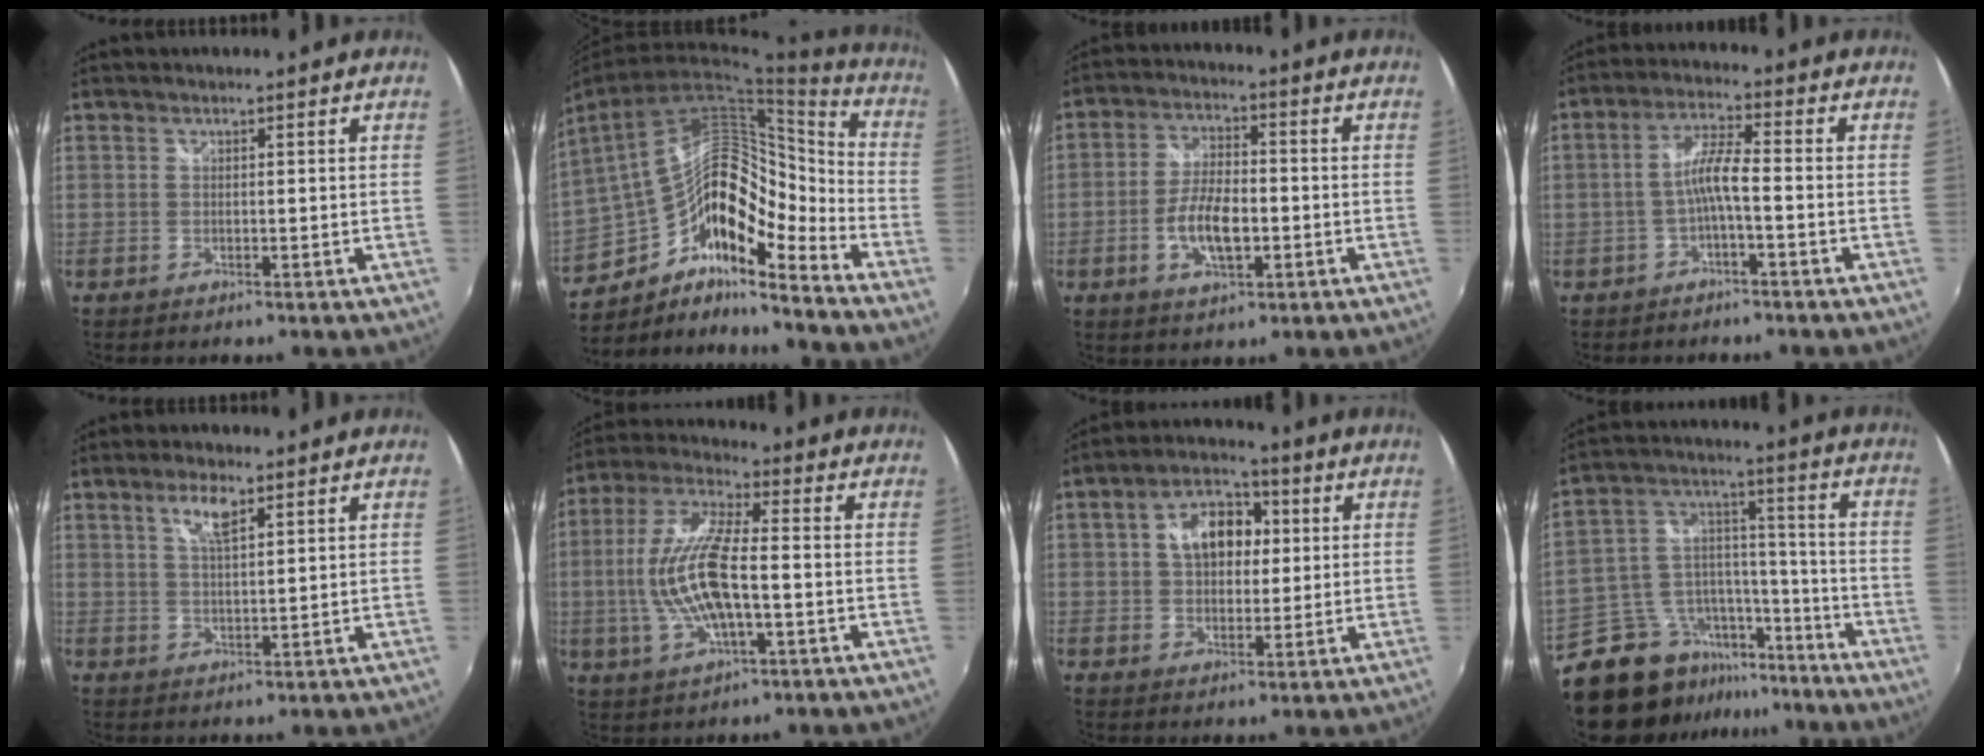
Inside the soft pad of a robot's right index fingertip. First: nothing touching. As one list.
[{"total": 19.4, "force": [-8.6, 9.7, 14.5], "torque": [-0.260, 0.010, -0.160]}, {"total": 8.3, "force": [-2.4, 3.7, 7.1], "torque": [-0.143, 0.000, -0.039]}, {"total": 4.9, "force": [-2.0, 0.3, 4.5], "torque": [-0.096, 0.010, -0.035]}, {"total": 4.6, "force": [2.6, 1.2, 3.5], "torque": [-0.063, 0.004, 0.050]}, {"total": 14.4, "force": [-2.0, 4.6, 13.4], "torque": [-0.271, -0.002, -0.035]}, {"total": 10.2, "force": [2.1, 6.7, 7.3], "torque": [-0.126, 0.026, 0.032]}, {"total": 17.9, "force": [-13.6, 10.2, 5.5], "torque": [-0.124, 0.055, -0.207]}]